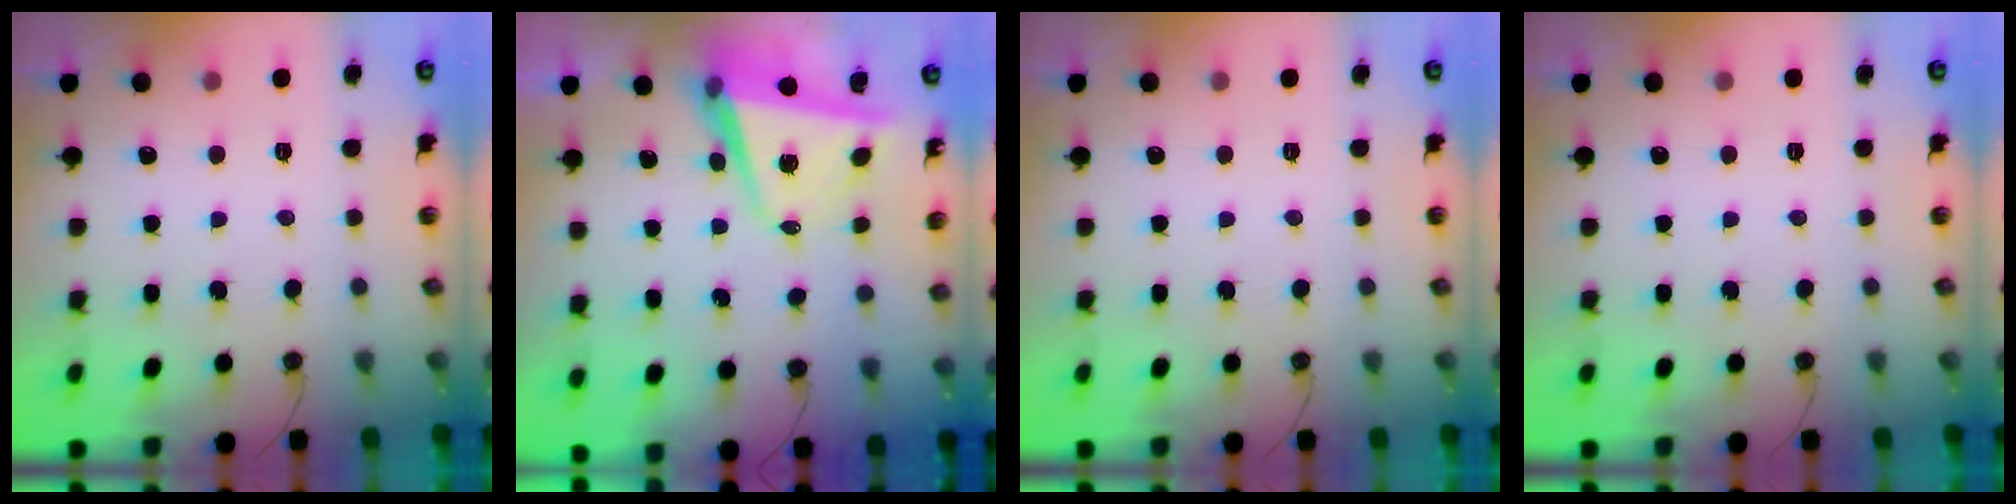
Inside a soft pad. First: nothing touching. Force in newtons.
{"total": 7.1, "press": 6.9, "slide": 1.7}
{"total": 0.0}
{"total": 0.0}